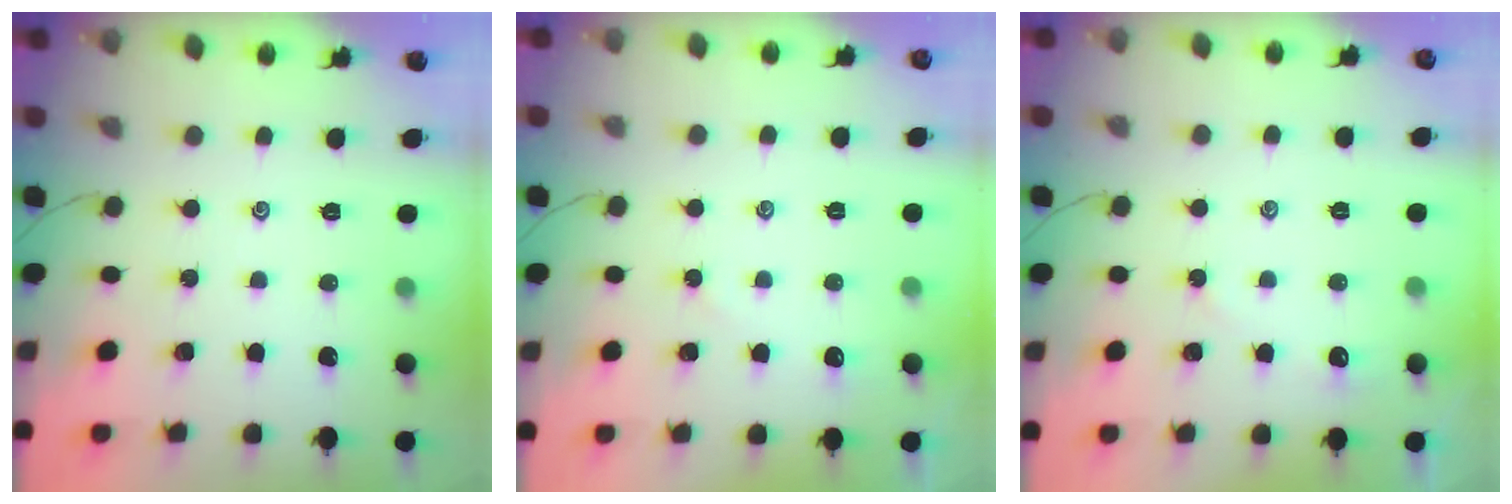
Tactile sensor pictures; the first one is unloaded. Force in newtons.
{"total": 1.8, "press": 1.8, "slide": 0.3}
{"total": 1.8, "press": 1.8, "slide": 0.4}